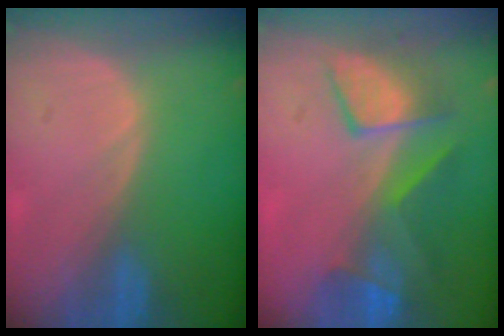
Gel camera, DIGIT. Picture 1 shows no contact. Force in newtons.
{"total": 7.6, "press": 7.5, "slide": 1.2}